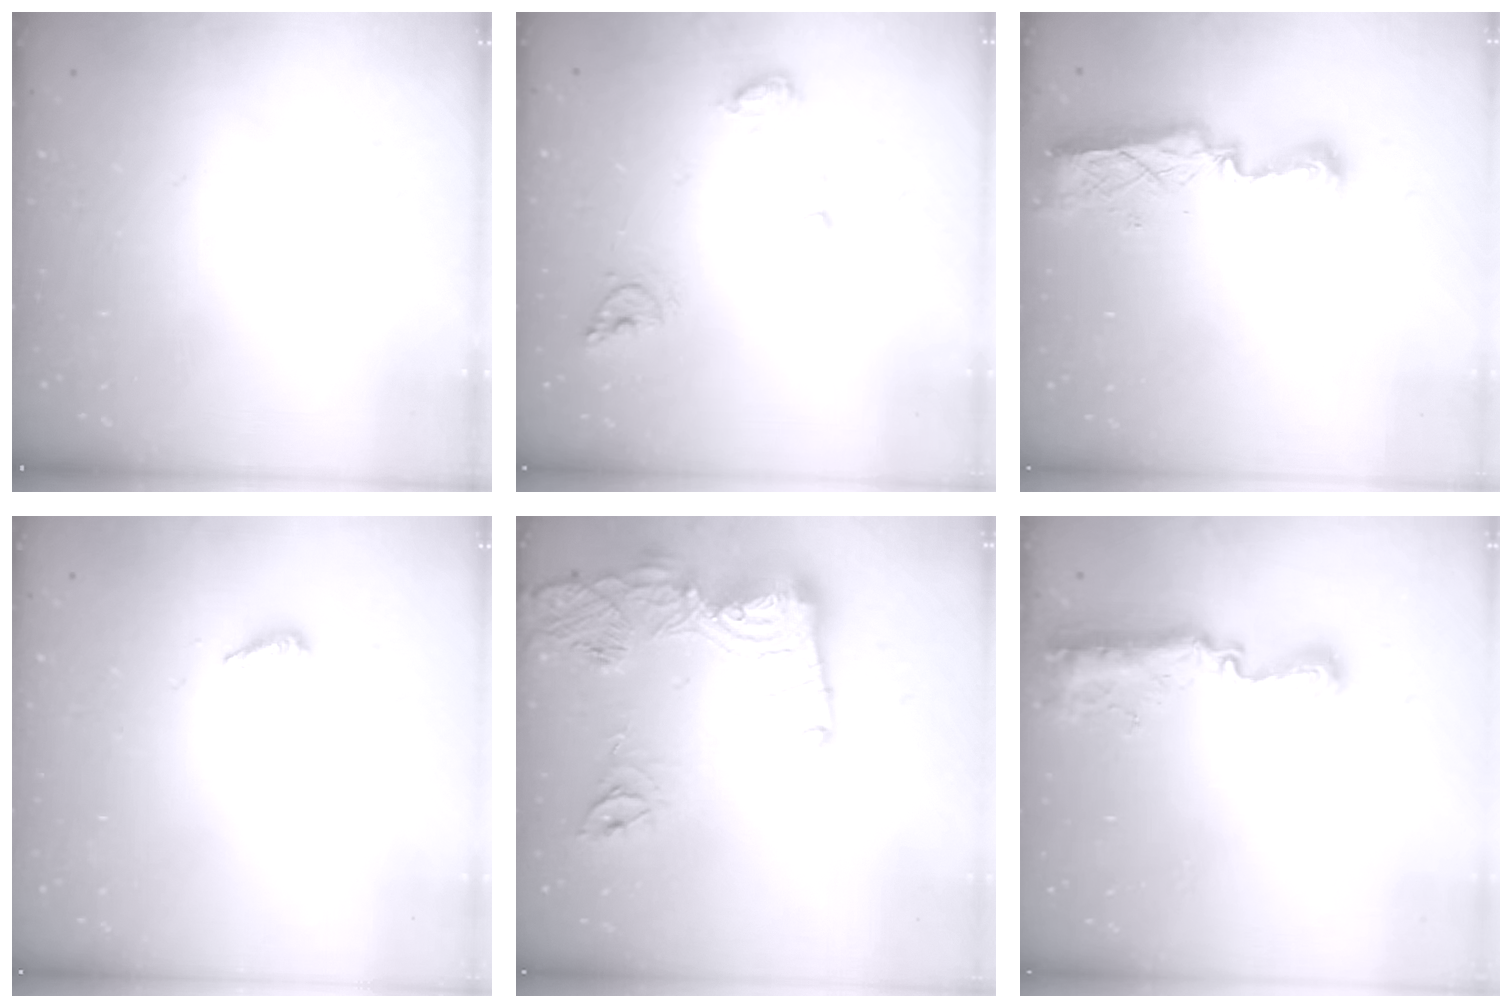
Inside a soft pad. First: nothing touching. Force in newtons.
{"total": 7.4, "press": 7.3, "slide": 0.9}
{"total": 8.2, "press": 8.2, "slide": 0.4}
{"total": 2.9, "press": 2.9, "slide": 0.3}
{"total": 18.6, "press": 18.6, "slide": 1.6}
{"total": 11.2, "press": 10.1, "slide": 4.8}